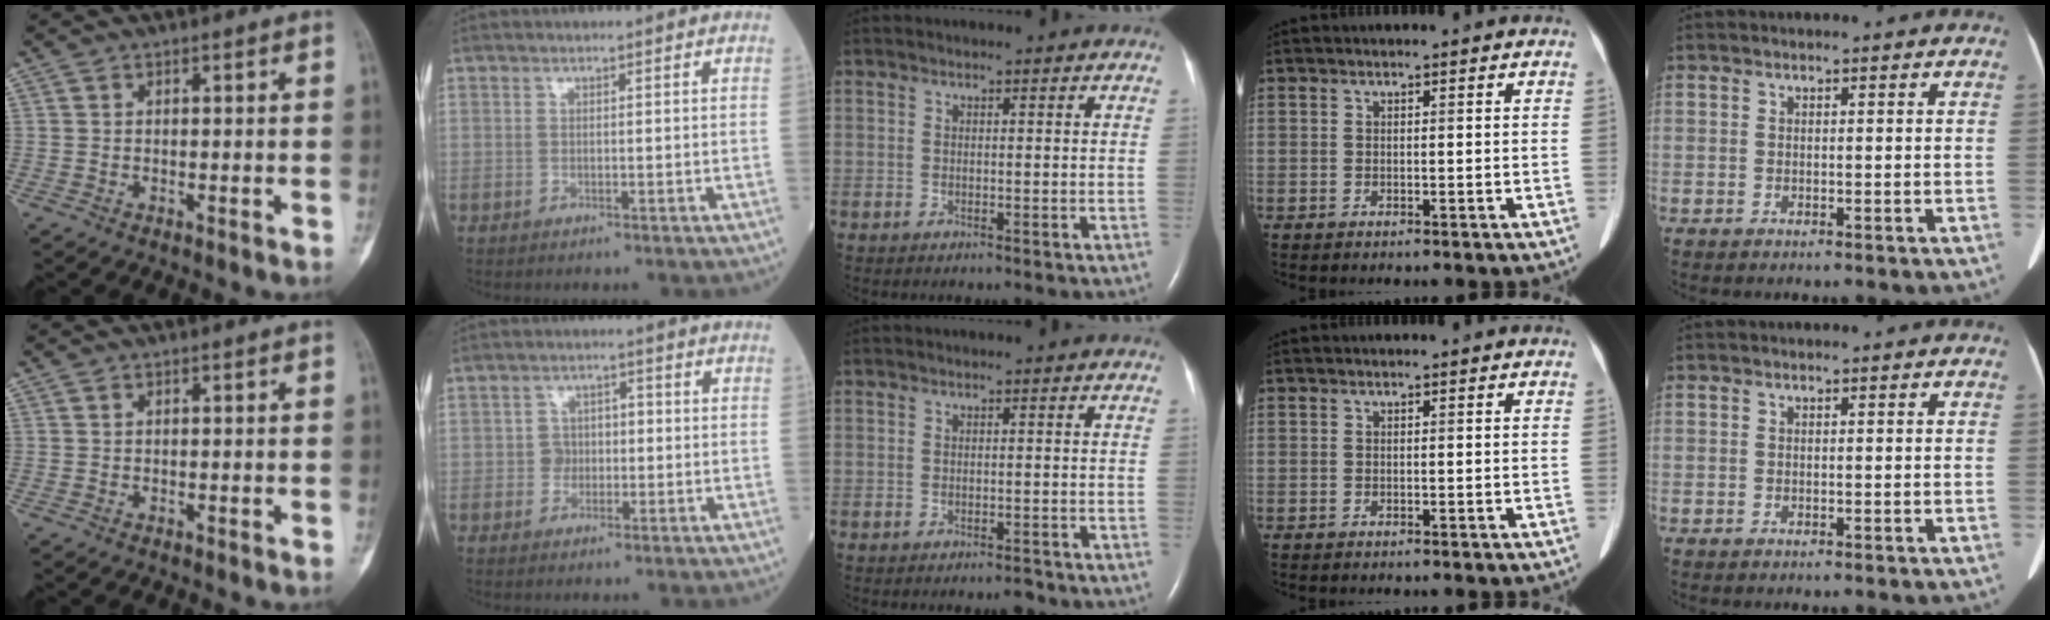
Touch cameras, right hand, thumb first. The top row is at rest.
{"index": {"total": 3.1, "force": [-0.5, 2.7, 1.4], "torque": [-0.017, 0.011, -0.013]}, "middle": {"total": 1.1, "force": [-1.0, 0.2, 0.4], "torque": [-0.009, -0.001, -0.010]}}